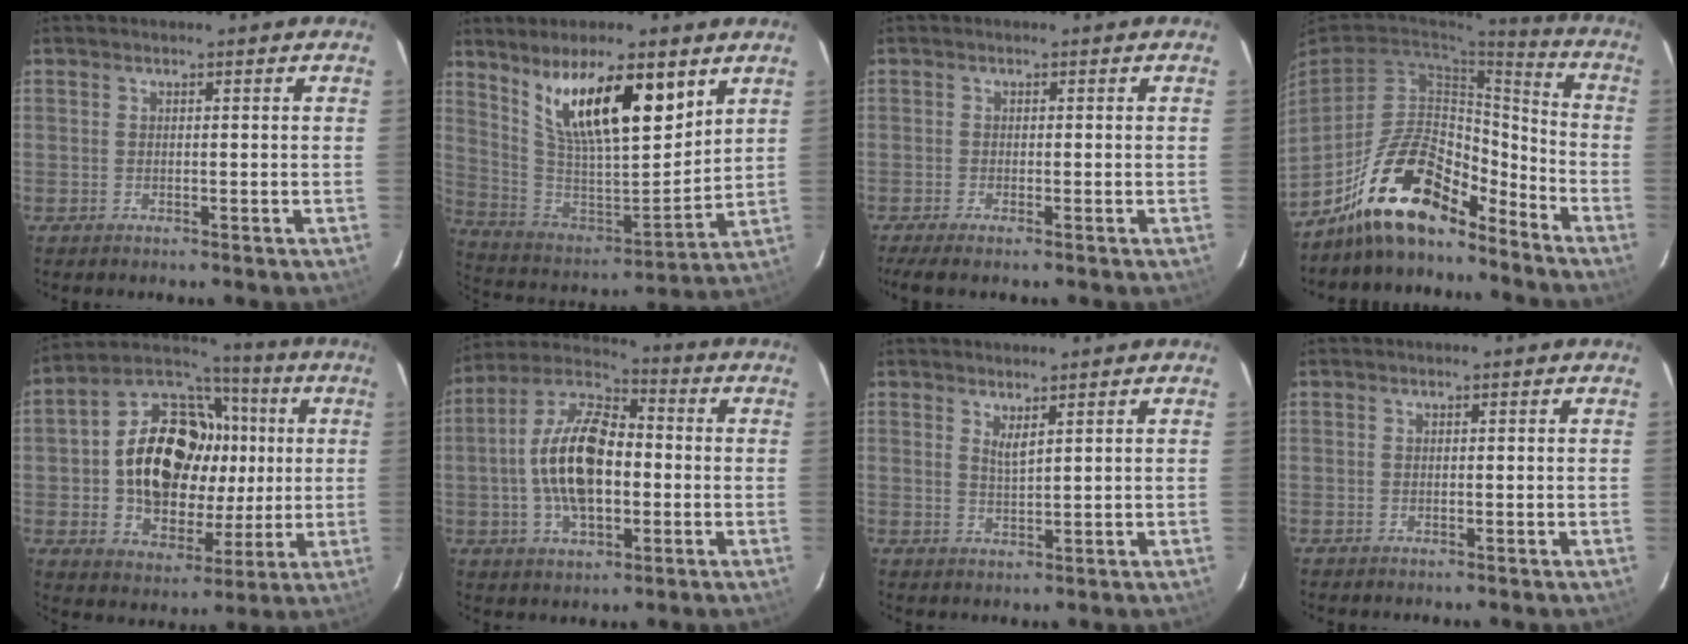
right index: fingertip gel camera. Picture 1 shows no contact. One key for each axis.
{"total": 19.4, "fx": 10.7, "fy": 5.9, "fz": 15.1, "tx": -0.260, "ty": 0.004, "tz": 0.203}
{"total": 3.5, "fx": -2.6, "fy": 0.1, "fz": 2.3, "tx": -0.055, "ty": -0.015, "tz": -0.048}
{"total": 16.4, "fx": -12.8, "fy": 5.6, "fz": 8.7, "tx": -0.174, "ty": 0.017, "tz": -0.228}
{"total": 20.8, "fx": 1.9, "fy": 15.2, "fz": 14.1, "tx": -0.278, "ty": 0.044, "tz": 0.040}
{"total": 15.4, "fx": -1.4, "fy": 7.8, "fz": 13.3, "tx": -0.260, "ty": 0.013, "tz": -0.030}
{"total": 2.2, "fx": 1.6, "fy": 0.1, "fz": 1.6, "tx": -0.028, "ty": -0.004, "tz": 0.026}
{"total": 0.0}